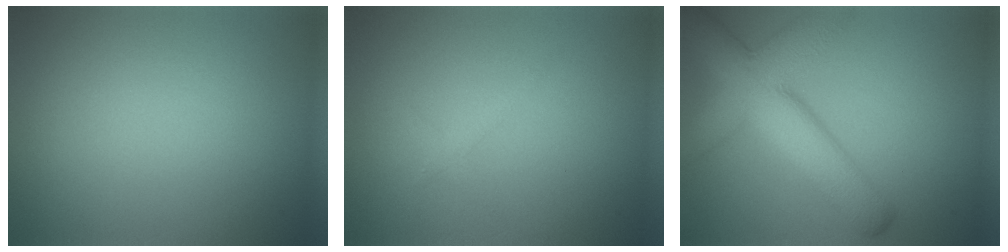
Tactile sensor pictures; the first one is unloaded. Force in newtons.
{"total": 1.0, "press": 1.0, "slide": 0.0}
{"total": 8.2, "press": 8.2, "slide": 0.4}